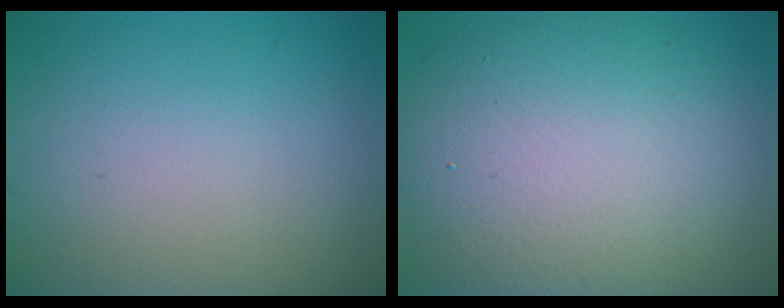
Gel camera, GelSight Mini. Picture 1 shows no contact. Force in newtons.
{"total": 12.9, "press": 12.9, "slide": 0.8}